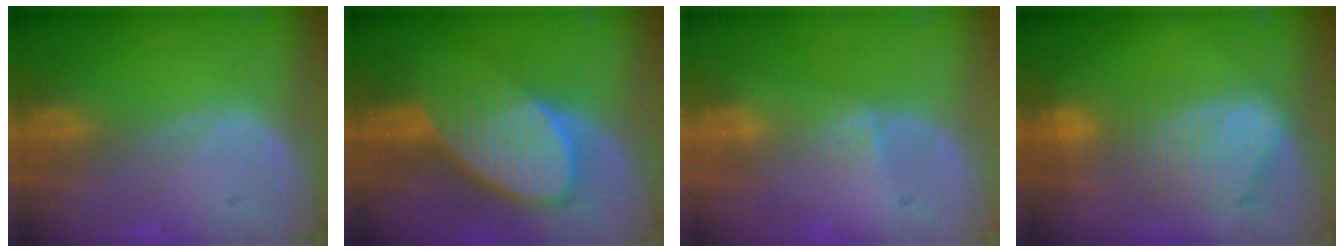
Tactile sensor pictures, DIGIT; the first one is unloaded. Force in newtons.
{"total": 9.2, "press": 8.2, "slide": 4.1}
{"total": 1.4, "press": 1.1, "slide": 0.8}
{"total": 9.1, "press": 8.0, "slide": 4.3}